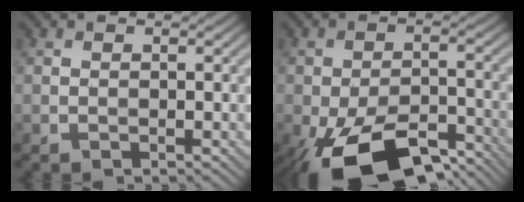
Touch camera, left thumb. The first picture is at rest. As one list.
[{"total": 15.2, "force": [-9.8, 6.1, 9.8], "torque": [-0.185, -0.035, -0.158]}]